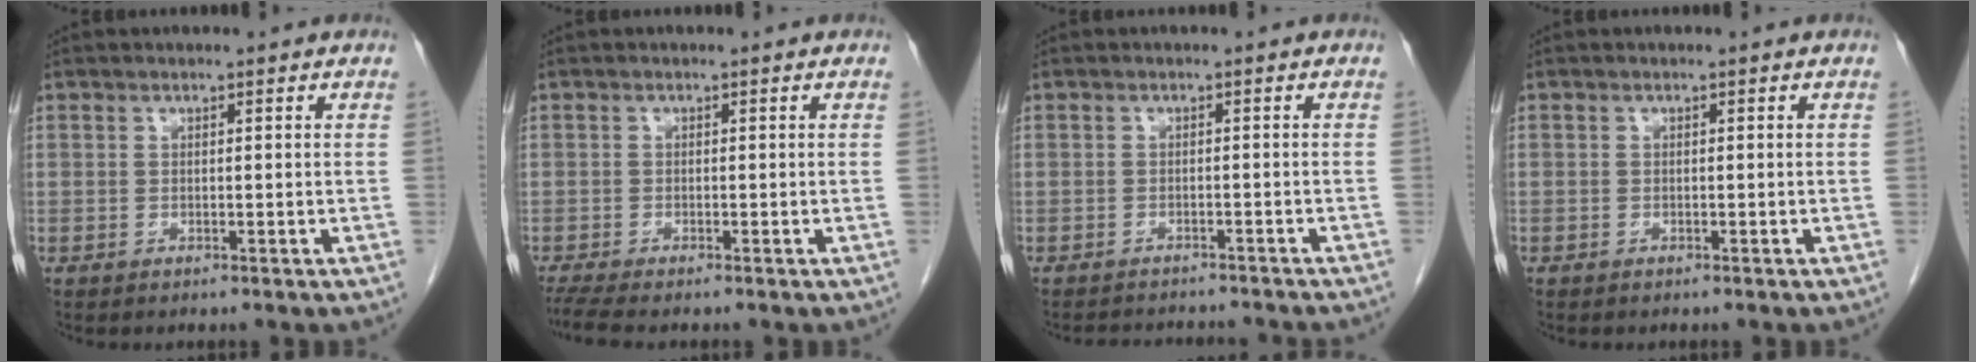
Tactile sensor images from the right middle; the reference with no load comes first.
{"total": 3.1, "force": [-2.6, -0.2, 1.6], "torque": [-0.036, -0.010, -0.051]}
{"total": 8.2, "force": [-7.7, 1.5, 2.3], "torque": [-0.028, 0.000, -0.092]}
{"total": 0.0}